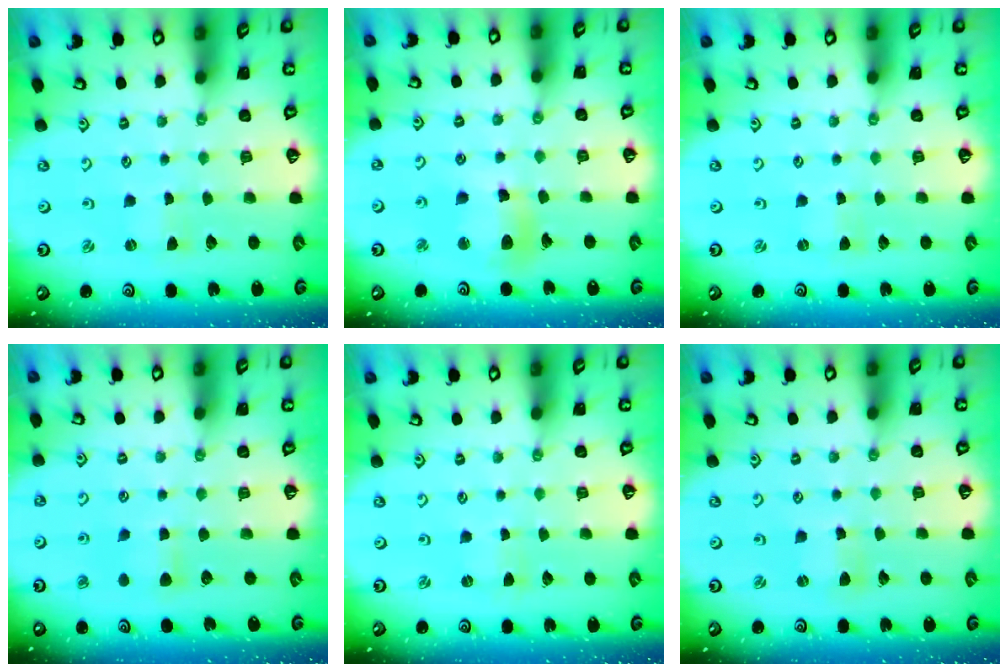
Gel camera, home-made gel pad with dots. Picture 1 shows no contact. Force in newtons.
{"total": 11.6, "press": 11.5, "slide": 1.9}
{"total": 0.0}
{"total": 4.8, "press": 4.7, "slide": 0.7}
{"total": 0.0}
{"total": 2.5, "press": 2.5, "slide": 0.2}